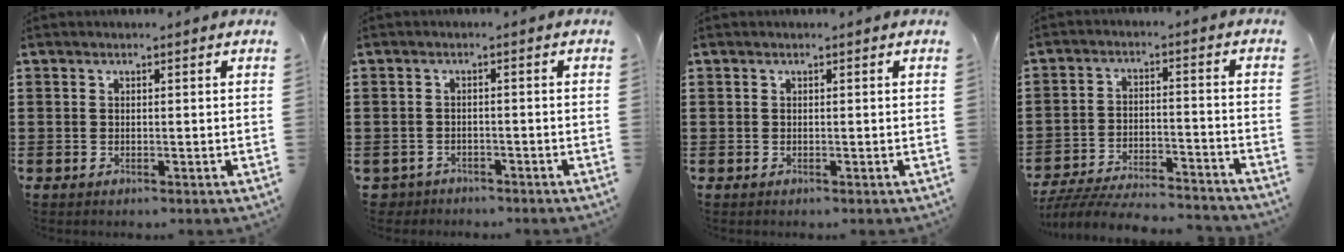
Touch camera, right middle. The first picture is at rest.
{"total": 1.8, "force": [-1.7, 0.6, -0.2], "torque": [-0.004, 0.000, -0.041]}
{"total": 0.0}
{"total": 6.6, "force": [-6.4, 0.6, 1.6], "torque": [-0.032, 0.004, -0.125]}